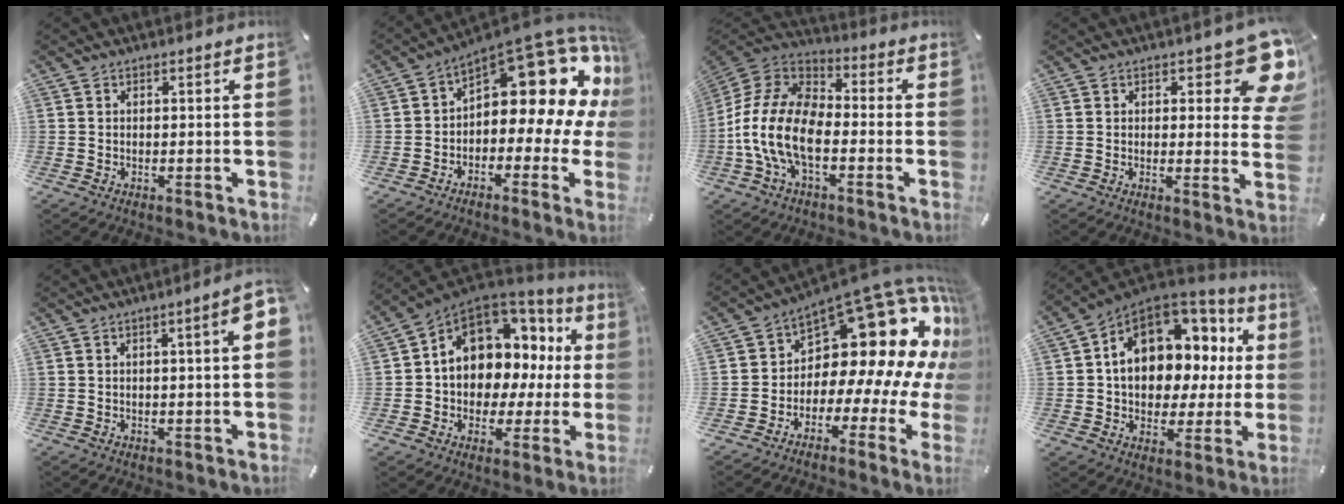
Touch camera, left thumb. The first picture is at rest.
{"total": 16.0, "force": [8.0, 8.1, 11.3], "torque": [-0.127, -0.083, 0.126]}
{"total": 14.6, "force": [-6.2, 8.1, 10.4], "torque": [-0.231, 0.015, -0.115]}
{"total": 10.9, "force": [5.7, 4.7, 8.1], "torque": [-0.087, -0.038, 0.097]}
{"total": 5.7, "force": [1.0, 1.1, 5.5], "torque": [-0.084, -0.003, 0.015]}
{"total": 11.0, "force": [4.0, 8.8, 5.2], "torque": [-0.097, -0.039, 0.075]}
{"total": 20.9, "force": [8.4, 11.6, 15.2], "torque": [-0.208, -0.084, 0.150]}
{"total": 14.9, "force": [4.1, 10.7, 9.5], "torque": [-0.149, -0.024, 0.073]}